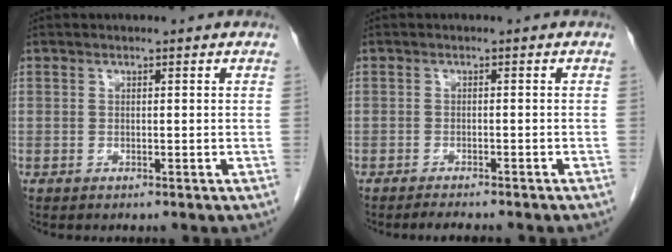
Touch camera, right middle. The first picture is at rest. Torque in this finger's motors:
{"motor_torque": [-0.09, 0.09, 0.02, 0.01]}